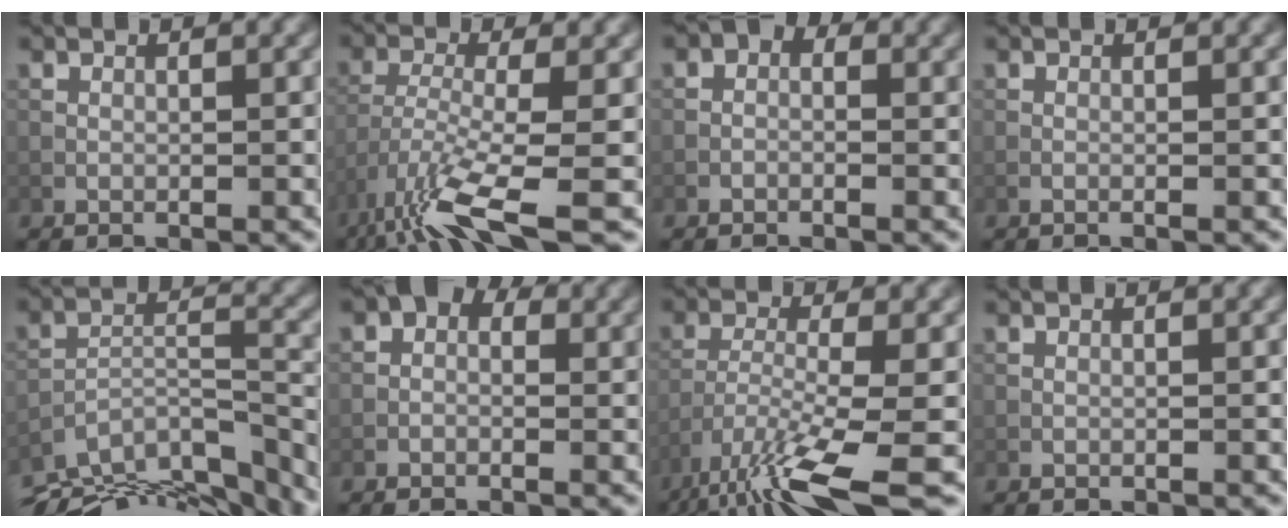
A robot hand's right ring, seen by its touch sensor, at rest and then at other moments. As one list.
[{"total": 7.9, "force": [-5.0, 1.7, 5.9], "torque": [-0.119, -0.015, -0.099]}, {"total": 1.7, "force": [0.1, 1.4, 1.0], "torque": [-0.001, 0.005, -0.015]}, {"total": 0.5, "force": [-0.1, 0.2, 0.5], "torque": [-0.007, -0.002, -0.008]}, {"total": 15.9, "force": [-13.7, 4.8, 6.5], "torque": [-0.111, 0.004, -0.185]}, {"total": 2.4, "force": [0.6, 1.8, 1.5], "torque": [-0.010, 0.007, -0.010]}, {"total": 9.6, "force": [-6.2, 2.0, 7.0], "torque": [-0.144, -0.021, -0.113]}, {"total": 0.0}]